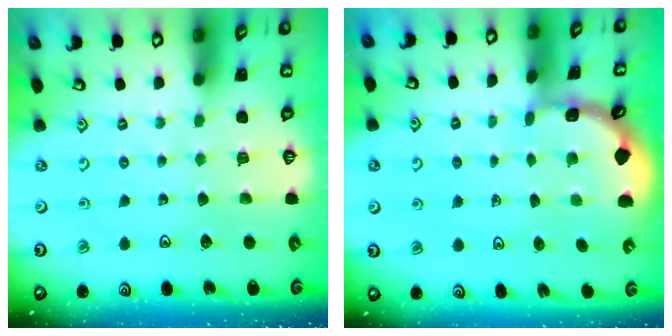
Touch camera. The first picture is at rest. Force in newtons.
{"total": 1.5, "press": 1.4, "slide": 0.3}